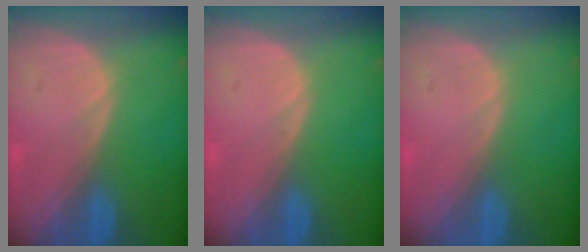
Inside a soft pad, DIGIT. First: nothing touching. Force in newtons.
{"total": 0.0}
{"total": 0.0}